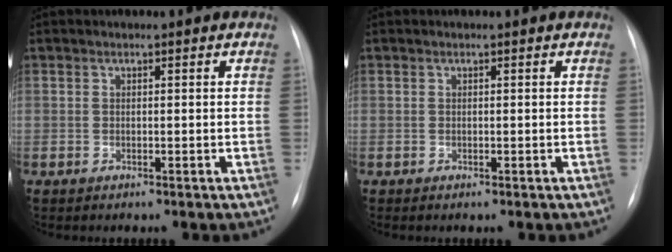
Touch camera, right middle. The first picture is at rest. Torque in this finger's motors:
{"motor_torque": [0.00, -0.46, -0.01, 0.01]}